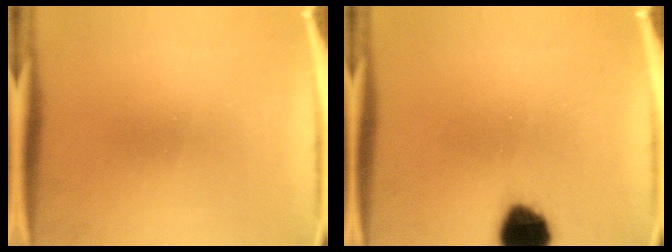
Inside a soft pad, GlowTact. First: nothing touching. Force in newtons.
{"total": 11.1}